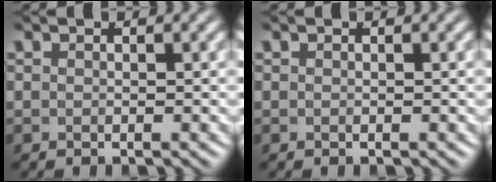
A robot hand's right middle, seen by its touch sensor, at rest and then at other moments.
{"total": 0.0}